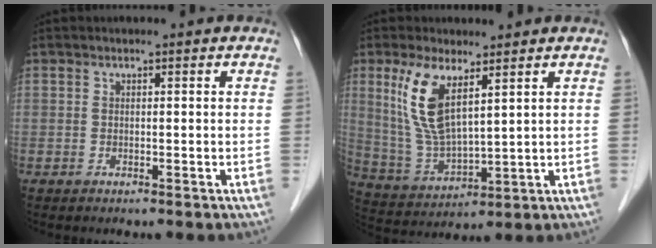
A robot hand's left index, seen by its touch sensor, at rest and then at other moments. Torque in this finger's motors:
{"motor_torque": [1.10, -1.04, 0.77, 0.14]}